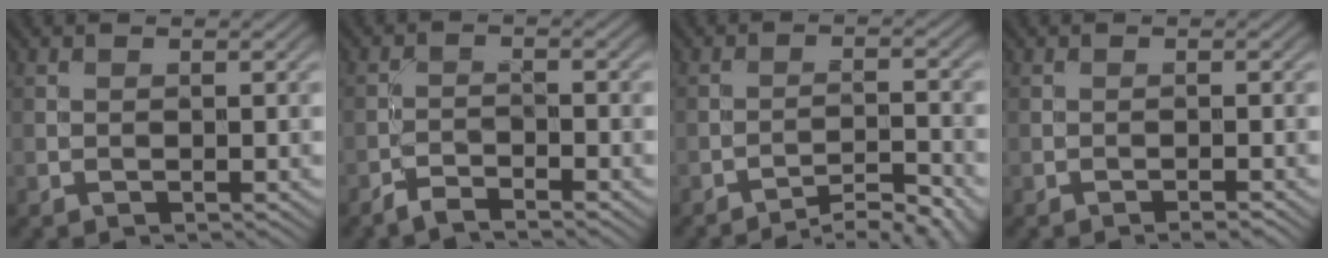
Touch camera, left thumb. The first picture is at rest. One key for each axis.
{"total": 2.8, "fx": -2.5, "fy": 0.2, "fz": 1.1, "tx": -0.025, "ty": 0.001, "tz": -0.052}
{"total": 6.0, "fx": -5.1, "fy": 0.9, "fz": 3.0, "tx": -0.050, "ty": 0.010, "tz": -0.074}
{"total": 0.9, "fx": -0.8, "fy": 0.0, "fz": 0.5, "tx": -0.009, "ty": 0.002, "tz": -0.015}